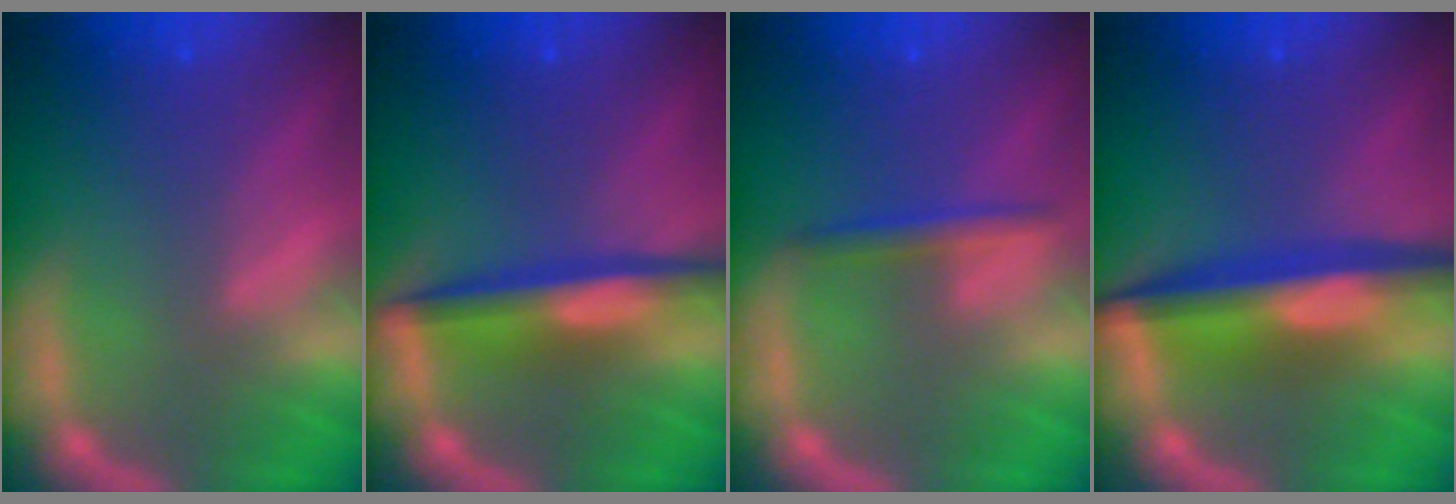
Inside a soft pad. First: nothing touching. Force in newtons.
{"total": 5.0}
{"total": 1.9}
{"total": 7.1}